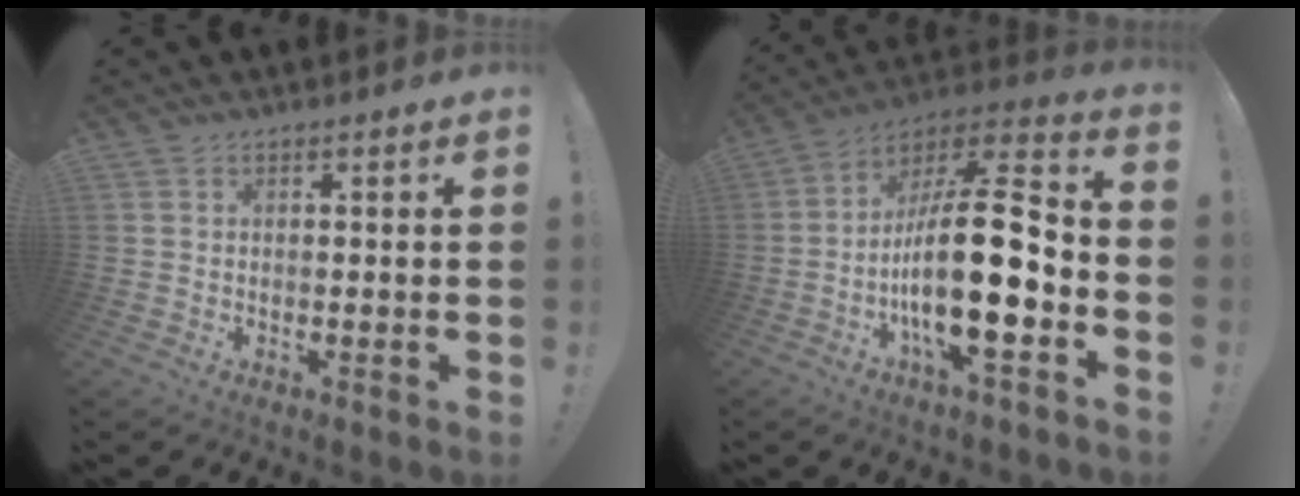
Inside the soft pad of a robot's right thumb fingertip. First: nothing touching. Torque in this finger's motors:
{"motor_torque": [2.81, 2.20, 1.52, -1.25, 0.41]}